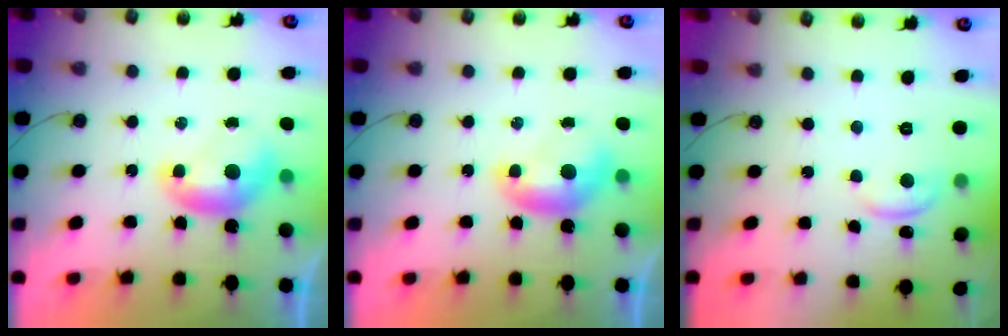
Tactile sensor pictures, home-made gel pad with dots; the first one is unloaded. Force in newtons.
{"total": 0.0}
{"total": 1.0, "press": 0.9, "slide": 0.4}